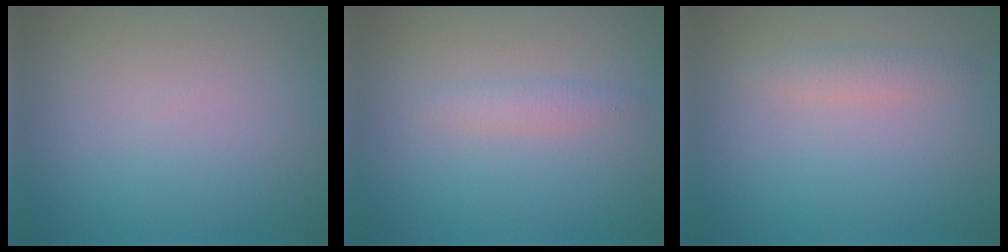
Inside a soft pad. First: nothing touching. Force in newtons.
{"total": 1.2, "press": 1.2, "slide": 0.0}
{"total": 1.3, "press": 1.3, "slide": 0.0}